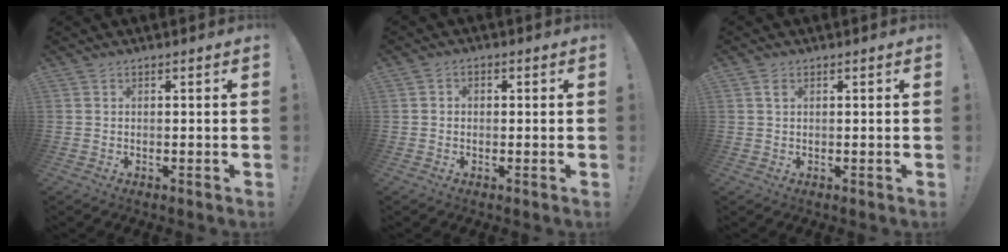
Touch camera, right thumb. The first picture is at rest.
{"total": 1.9, "force": [-0.7, 1.5, 0.9], "torque": [-0.010, 0.006, -0.014]}
{"total": 1.1, "force": [0.5, 0.7, 0.7], "torque": [-0.012, 0.000, 0.009]}